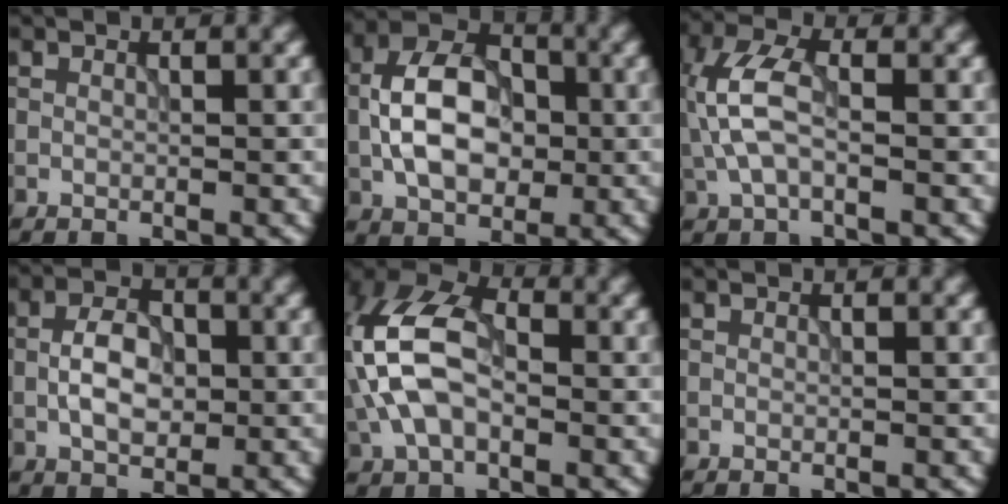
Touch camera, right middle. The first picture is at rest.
{"total": 7.7, "force": [-0.8, 4.9, 5.8], "torque": [-0.106, 0.014, -0.022]}
{"total": 5.1, "force": [-0.1, 2.6, 4.3], "torque": [-0.109, 0.011, -0.008]}
{"total": 4.2, "force": [-0.5, 2.5, 3.4], "torque": [-0.062, 0.006, -0.012]}
{"total": 9.7, "force": [-0.2, 5.8, 7.7], "torque": [-0.182, 0.026, -0.020]}
{"total": 0.0}